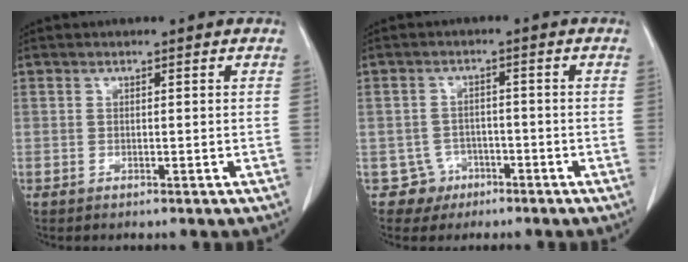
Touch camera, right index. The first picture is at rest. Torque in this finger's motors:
{"motor_torque": [-1.29, 0.29, -0.78, -0.20]}